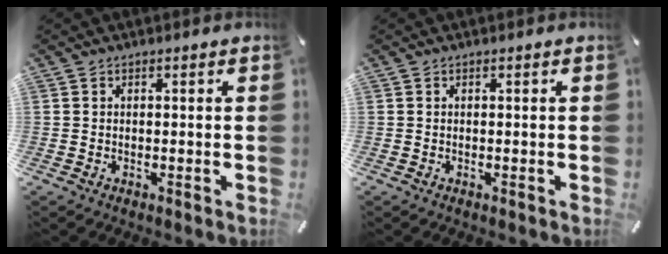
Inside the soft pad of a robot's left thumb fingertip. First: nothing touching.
{"total": 0.0}